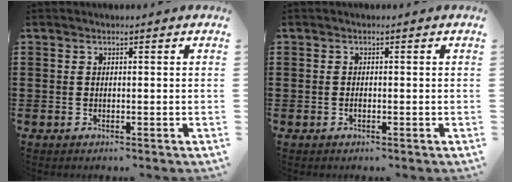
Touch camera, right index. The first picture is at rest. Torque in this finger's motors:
{"motor_torque": [0.35, -0.17, 0.03, 0.03]}